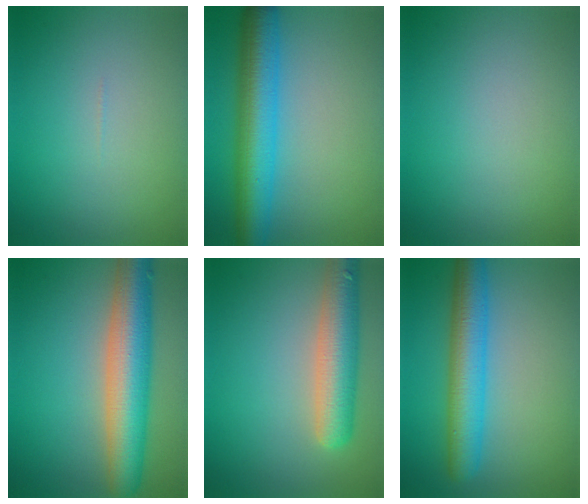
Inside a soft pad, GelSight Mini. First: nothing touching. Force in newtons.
{"total": 7.8, "press": 7.8, "slide": 0.1}
{"total": 0.0}
{"total": 8.8, "press": 8.8, "slide": 0.3}
{"total": 6.3, "press": 6.3, "slide": 0.3}
{"total": 6.3, "press": 6.3, "slide": 0.2}